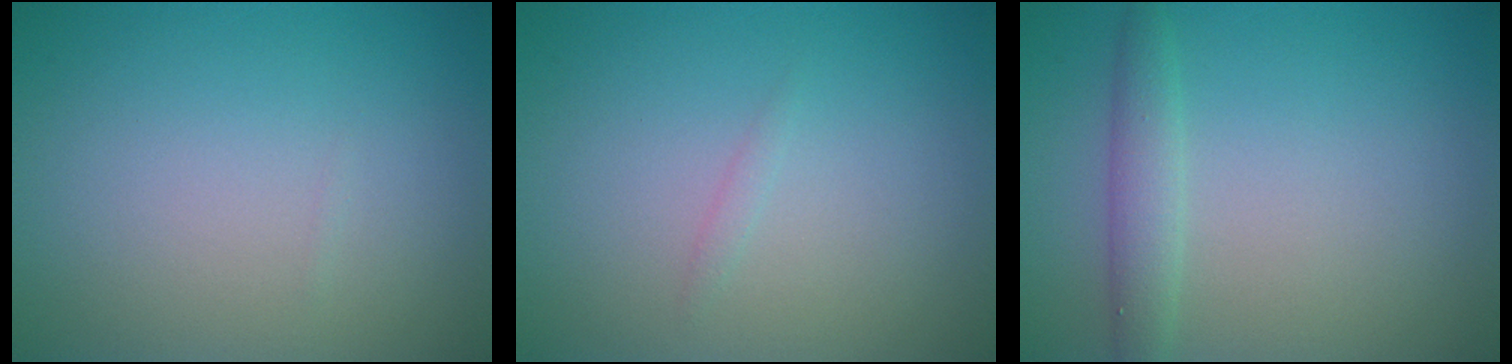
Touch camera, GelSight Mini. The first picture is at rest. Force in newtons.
{"total": 0.5, "press": 0.5, "slide": 0.0}
{"total": 2.1, "press": 2.1, "slide": 0.1}